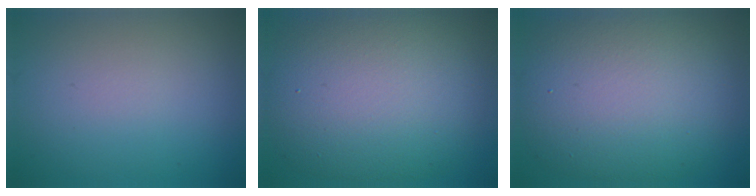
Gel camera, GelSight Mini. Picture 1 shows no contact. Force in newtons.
{"total": 11.5, "press": 11.4, "slide": 0.8}
{"total": 11.4, "press": 11.4, "slide": 1.0}